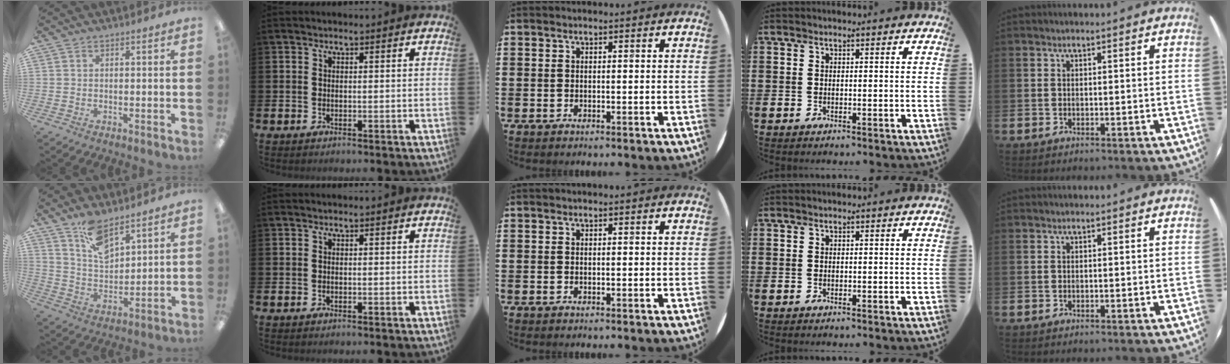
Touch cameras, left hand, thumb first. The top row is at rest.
{"thumb": {"total": 9.9, "force": [7.7, 4.1, 4.7], "torque": [-0.082, -0.043, 0.139]}}